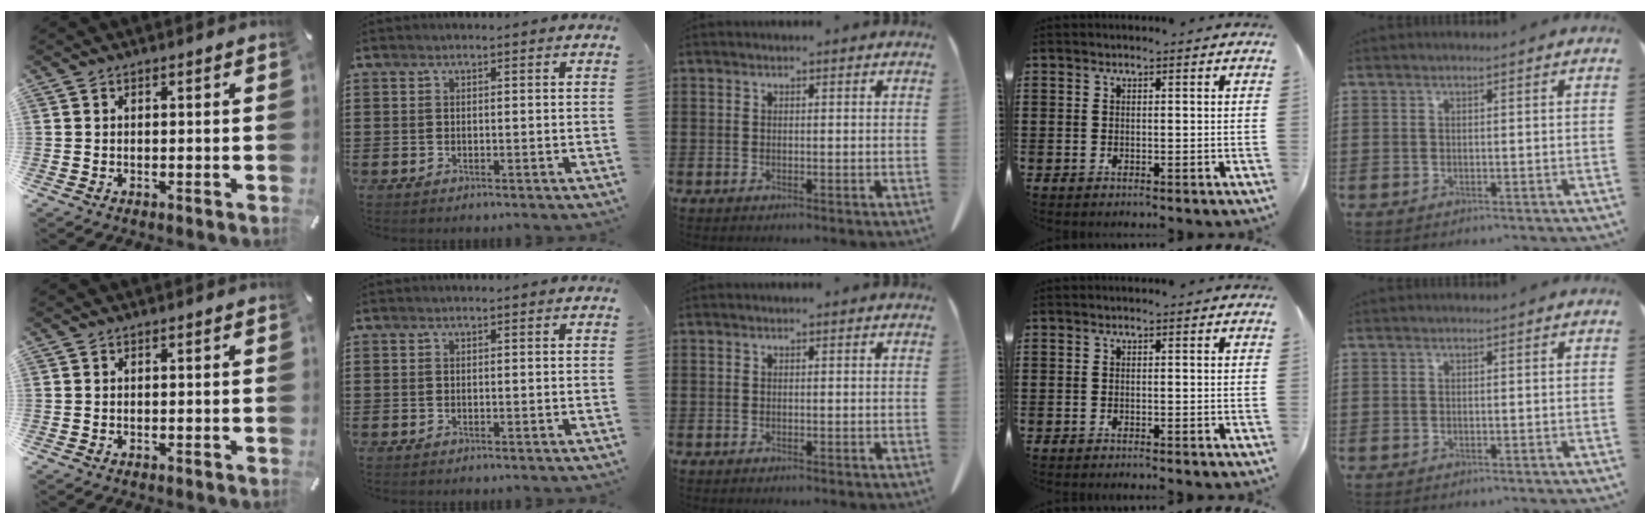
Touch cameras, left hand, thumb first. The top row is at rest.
{"ring": {"total": 0.6, "force": [-0.5, 0.0, 0.2], "torque": [-0.005, -0.003, -0.010]}}